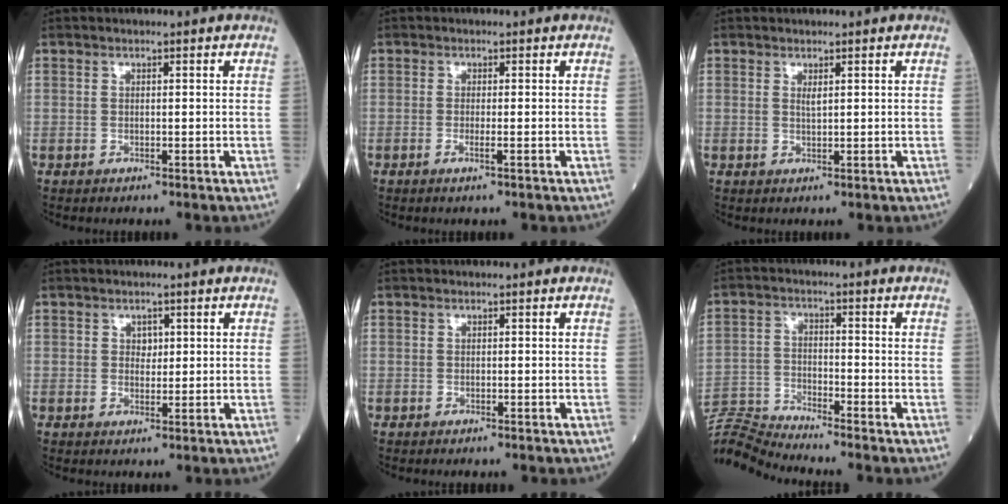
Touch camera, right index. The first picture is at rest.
{"total": 1.3, "force": [-0.6, -0.2, 1.2], "torque": [-0.025, -0.004, -0.010]}
{"total": 0.9, "force": [0.5, 0.2, 0.8], "torque": [-0.019, -0.005, 0.009]}
{"total": 1.7, "force": [0.6, 1.2, 1.0], "torque": [-0.010, -0.004, 0.009]}
{"total": 0.0}
{"total": 7.7, "force": [-7.4, -2.3, -0.3], "torque": [-0.006, -0.002, -0.146]}